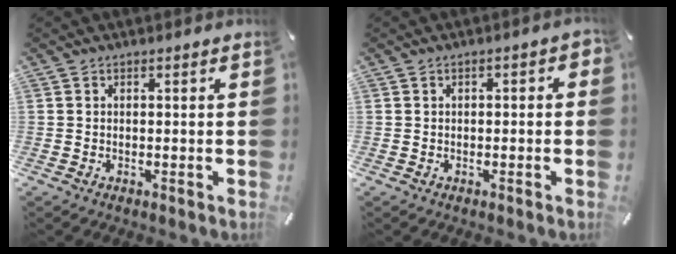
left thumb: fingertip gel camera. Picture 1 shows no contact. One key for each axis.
{"total": 2.0, "fx": -0.6, "fy": 1.1, "fz": 1.5, "tx": -0.024, "ty": 0.006, "tz": -0.012}